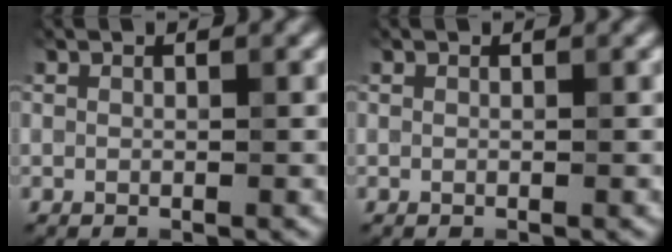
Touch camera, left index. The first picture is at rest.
{"total": 0.0}